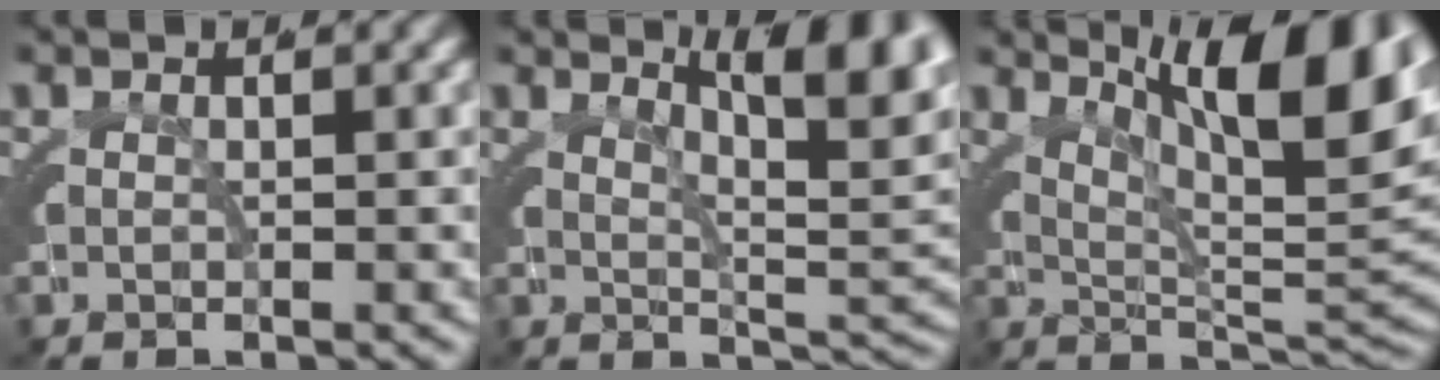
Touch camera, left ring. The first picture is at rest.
{"total": 7.9, "force": [3.6, 2.0, 6.7], "torque": [-0.054, 0.012, 0.047]}
{"total": 12.2, "force": [5.2, 4.2, 10.2], "torque": [-0.114, 0.017, 0.069]}